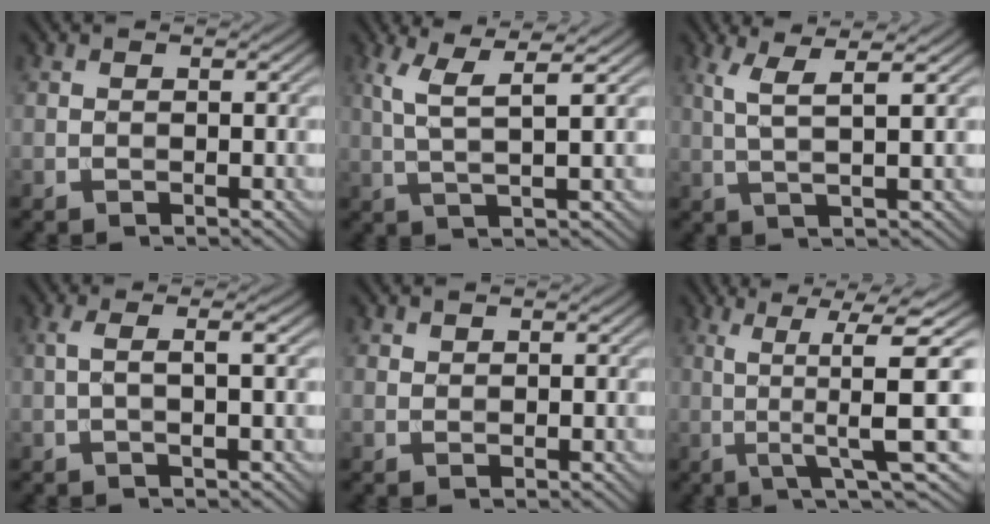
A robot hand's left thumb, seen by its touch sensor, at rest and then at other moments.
{"total": 5.4, "force": [2.1, 0.9, 4.9], "torque": [-0.107, 0.008, 0.047]}
{"total": 4.7, "force": [1.9, 0.6, 4.2], "torque": [-0.088, 0.006, 0.042]}
{"total": 2.9, "force": [0.3, 0.4, 2.8], "torque": [-0.048, 0.009, 0.000]}
{"total": 0.7, "force": [0.6, 0.3, 0.1], "torque": [-0.004, 0.000, 0.014]}
{"total": 10.3, "force": [-0.2, 1.0, 10.2], "torque": [-0.166, 0.025, 0.002]}